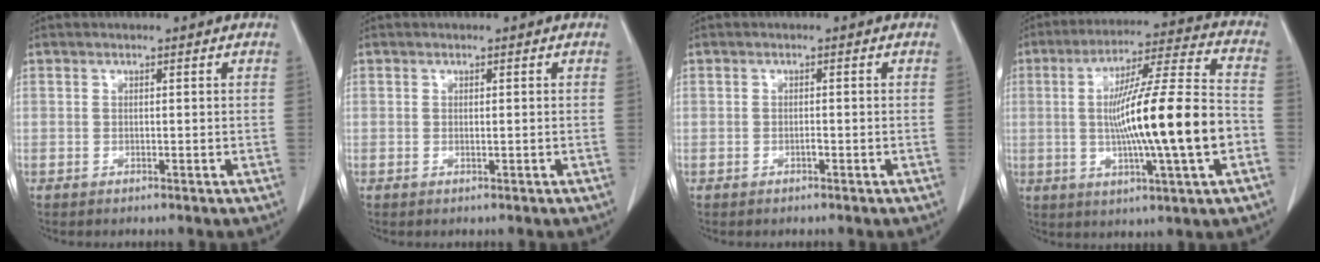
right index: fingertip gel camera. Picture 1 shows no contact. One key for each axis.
{"total": 0.0}
{"total": 0.6, "fx": -0.4, "fy": 0.1, "fz": 0.5, "tx": -0.010, "ty": 0.001, "tz": -0.007}
{"total": 18.5, "fx": -2.5, "fy": 0.5, "fz": 18.3, "tx": -0.310, "ty": 0.005, "tz": -0.040}